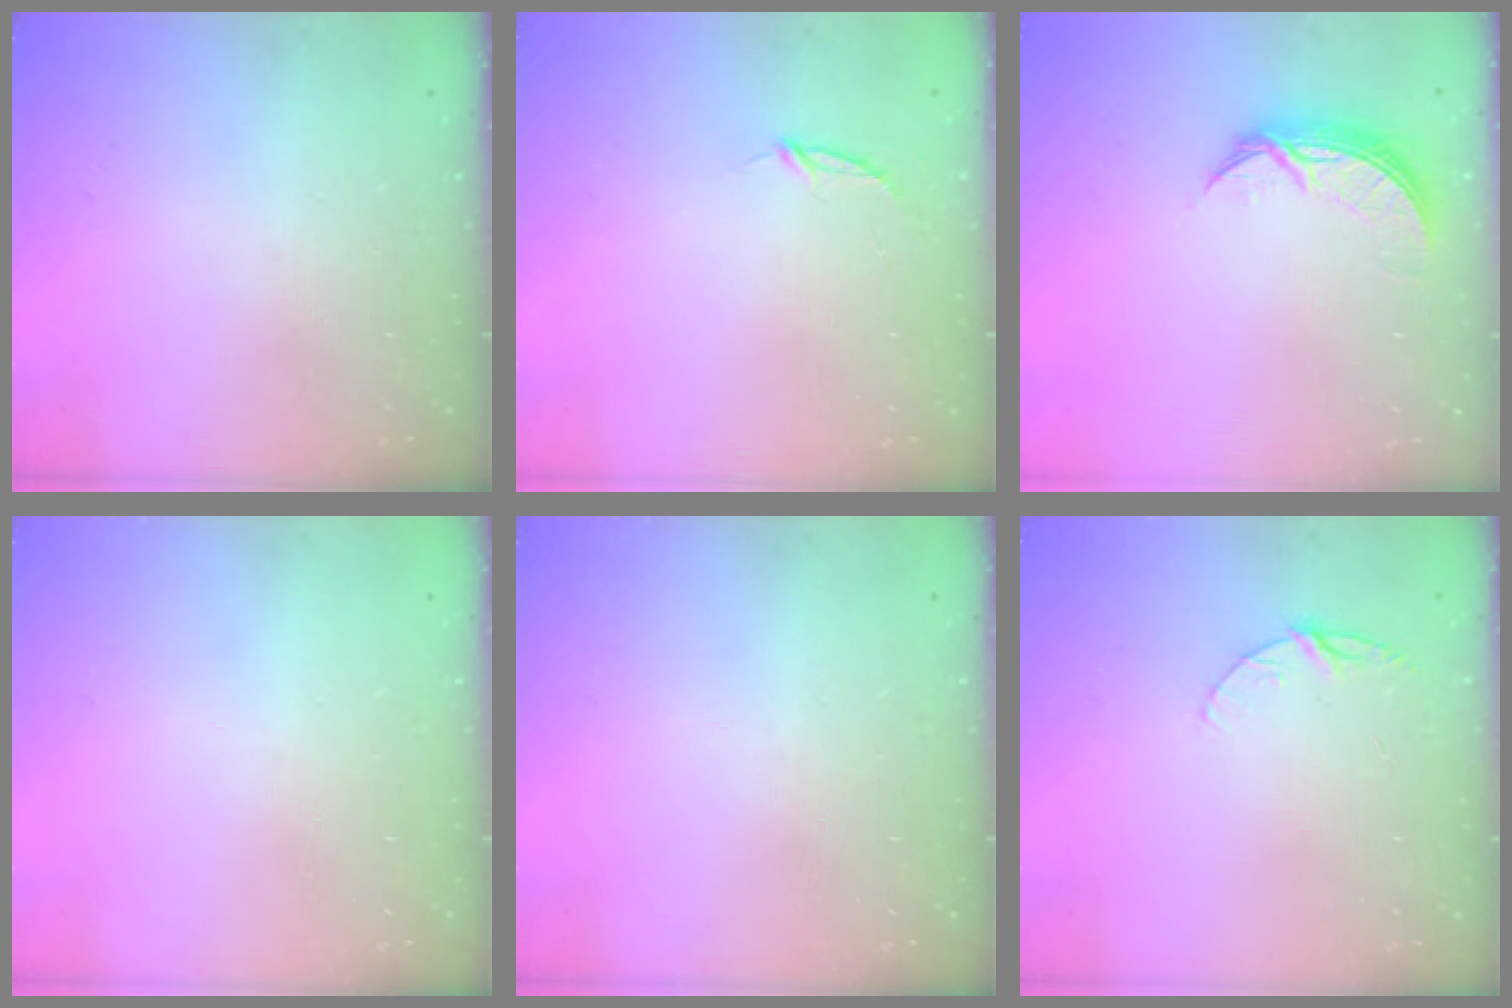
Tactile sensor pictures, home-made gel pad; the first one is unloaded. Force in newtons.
{"total": 2.8, "press": 2.8, "slide": 0.3}
{"total": 7.6, "press": 7.6, "slide": 0.5}
{"total": 0.0}
{"total": 0.0}
{"total": 6.0, "press": 6.0, "slide": 0.6}